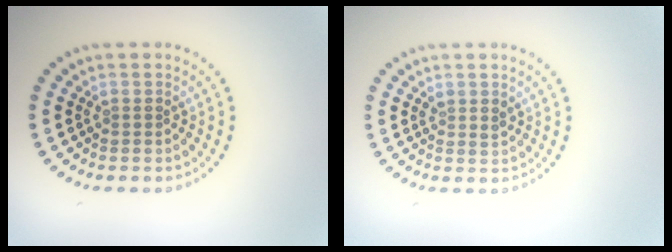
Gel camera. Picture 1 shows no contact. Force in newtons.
{"total": 1.0, "press": 0.9, "slide": 0.5}